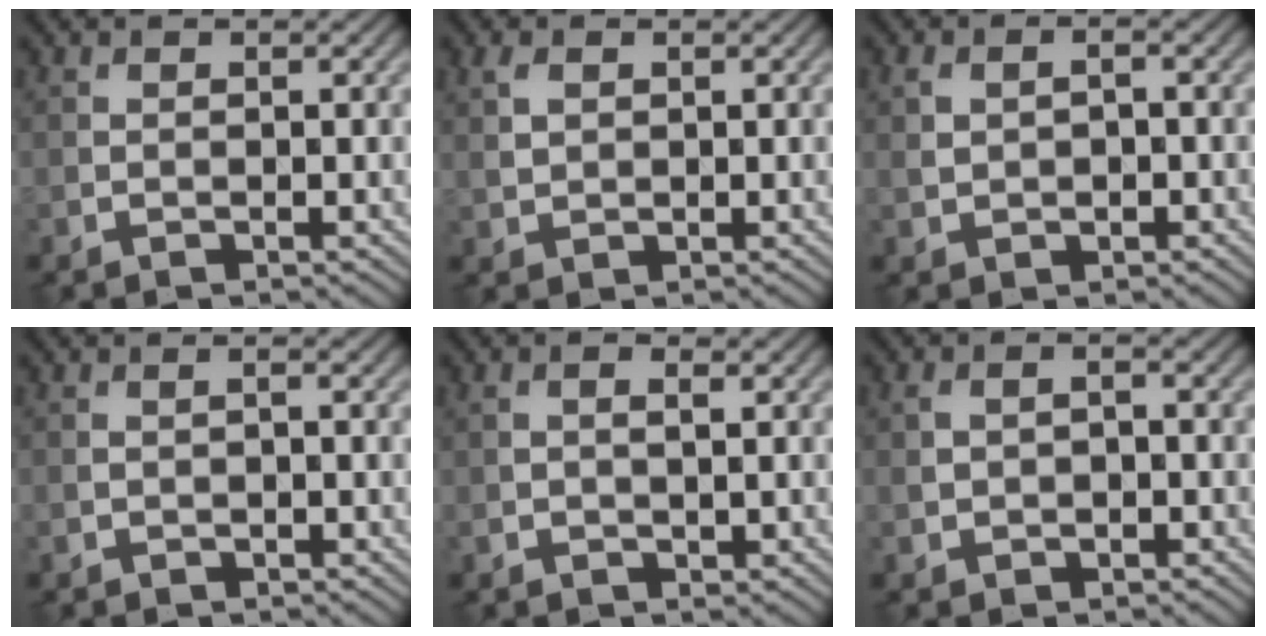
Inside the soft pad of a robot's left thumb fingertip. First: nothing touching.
{"total": 2.1, "force": [0.8, 1.3, 1.4], "torque": [-0.036, 0.001, 0.019]}
{"total": 2.7, "force": [0.0, 1.8, 2.0], "torque": [-0.047, 0.000, 0.003]}
{"total": 1.3, "force": [-0.6, 0.7, 0.8], "torque": [-0.019, -0.001, -0.014]}
{"total": 2.2, "force": [-0.2, 1.2, 1.8], "torque": [-0.034, -0.002, -0.003]}
{"total": 2.8, "force": [-0.8, 2.0, 1.7], "torque": [-0.043, -0.004, -0.012]}